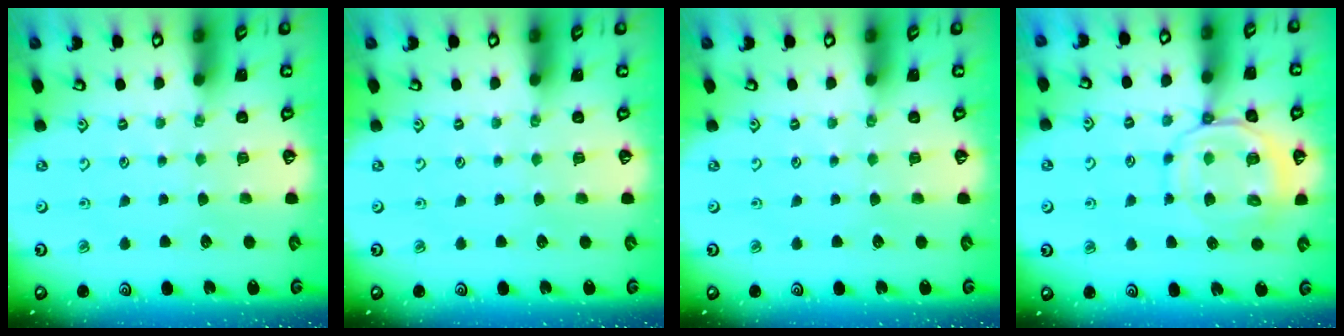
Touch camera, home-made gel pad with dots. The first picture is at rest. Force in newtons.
{"total": 0.0}
{"total": 0.0}
{"total": 11.7, "press": 11.7, "slide": 1.3}